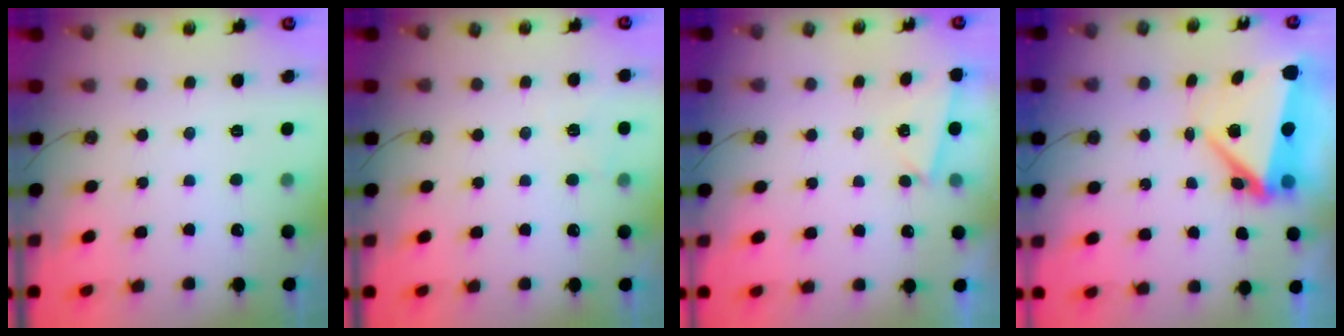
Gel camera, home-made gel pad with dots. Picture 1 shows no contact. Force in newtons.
{"total": 5.0, "press": 4.2, "slide": 2.6}
{"total": 2.1, "press": 1.7, "slide": 1.3}
{"total": 12.2, "press": 8.5, "slide": 8.7}